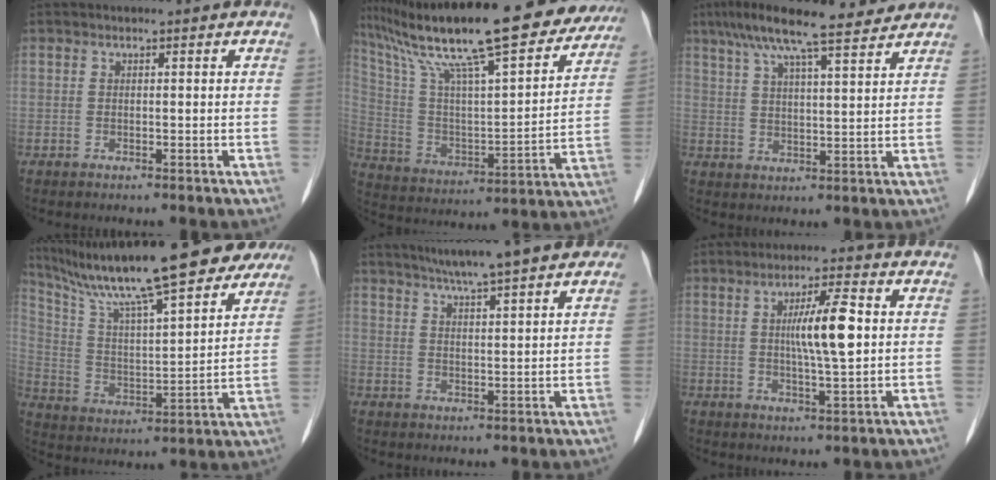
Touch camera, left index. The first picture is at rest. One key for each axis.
{"total": 30.5, "fx": 25.0, "fy": 5.2, "fz": 16.6, "tx": -0.284, "ty": 0.004, "tz": 0.367}
{"total": 13.3, "fx": 10.8, "fy": 1.9, "fz": 7.5, "tx": -0.136, "ty": 0.032, "tz": 0.171}
{"total": 25.2, "fx": 20.7, "fy": 3.8, "fz": 13.8, "tx": -0.232, "ty": 0.018, "tz": 0.312}
{"total": 10.8, "fx": 8.4, "fy": 1.2, "fz": 6.7, "tx": -0.095, "ty": 0.030, "tz": 0.111}
{"total": 8.9, "fx": 1.1, "fy": 0.7, "fz": 8.8, "tx": -0.157, "ty": 0.002, "tz": 0.017}